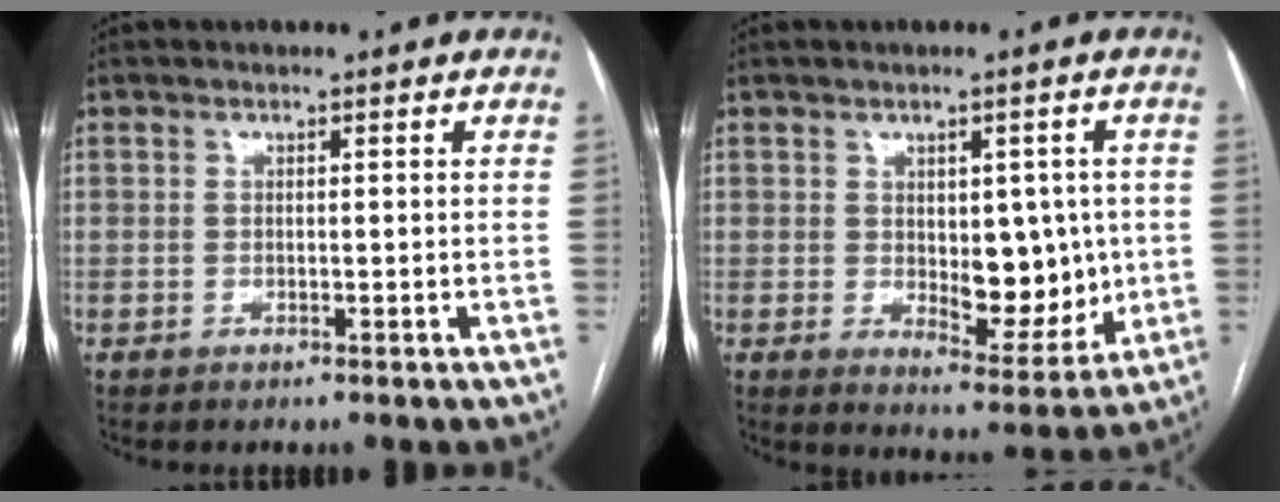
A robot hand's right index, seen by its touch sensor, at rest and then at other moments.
{"total": 9.0, "force": [0.1, 4.5, 7.8], "torque": [-0.093, 0.000, 0.020]}